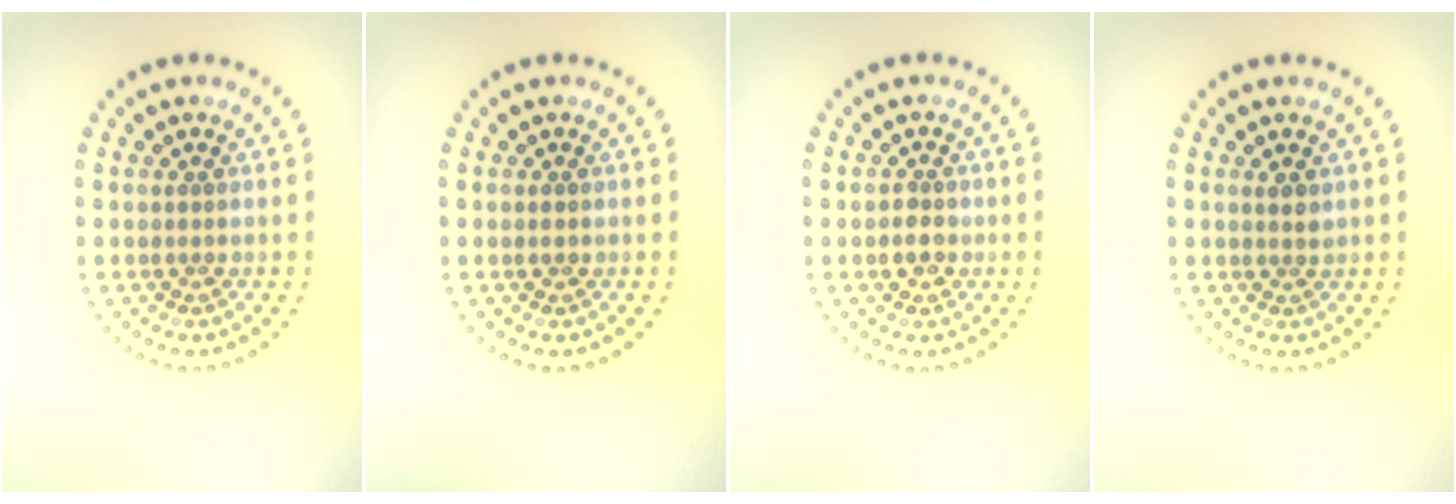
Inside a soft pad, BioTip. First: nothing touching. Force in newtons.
{"total": 0.8, "press": 0.8, "slide": 0.1}
{"total": 1.5, "press": 1.5, "slide": 0.1}
{"total": 1.1, "press": 0.9, "slide": 0.6}